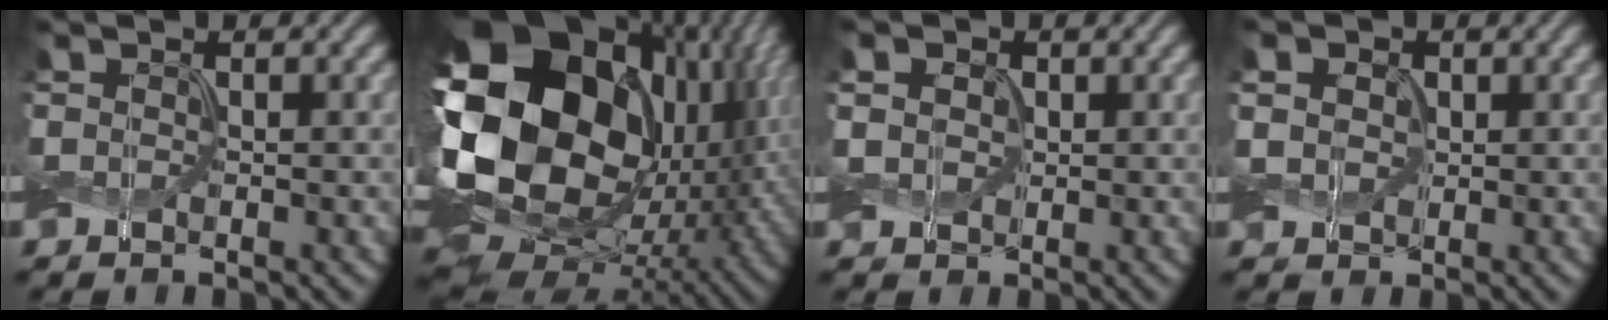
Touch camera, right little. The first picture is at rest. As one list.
[{"total": 22.6, "force": [3.5, 16.0, 15.6], "torque": [-0.328, -0.008, 0.065]}, {"total": 2.4, "force": [0.5, 2.0, 1.2], "torque": [-0.034, 0.007, 0.004]}, {"total": 3.2, "force": [0.9, 2.5, 1.7], "torque": [-0.046, 0.010, 0.009]}]